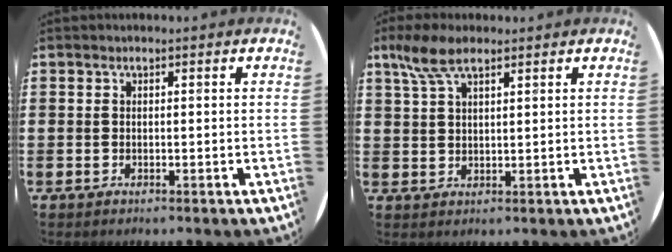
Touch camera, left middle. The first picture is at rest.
{"total": 5.3, "force": [3.5, 1.9, 3.6], "torque": [-0.076, 0.007, 0.062]}